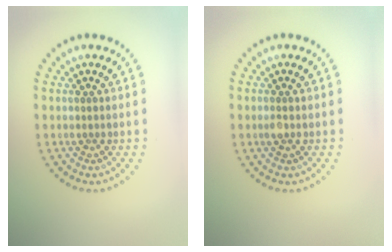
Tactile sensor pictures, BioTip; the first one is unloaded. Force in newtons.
{"total": 0.6, "press": 0.5, "slide": 0.3}